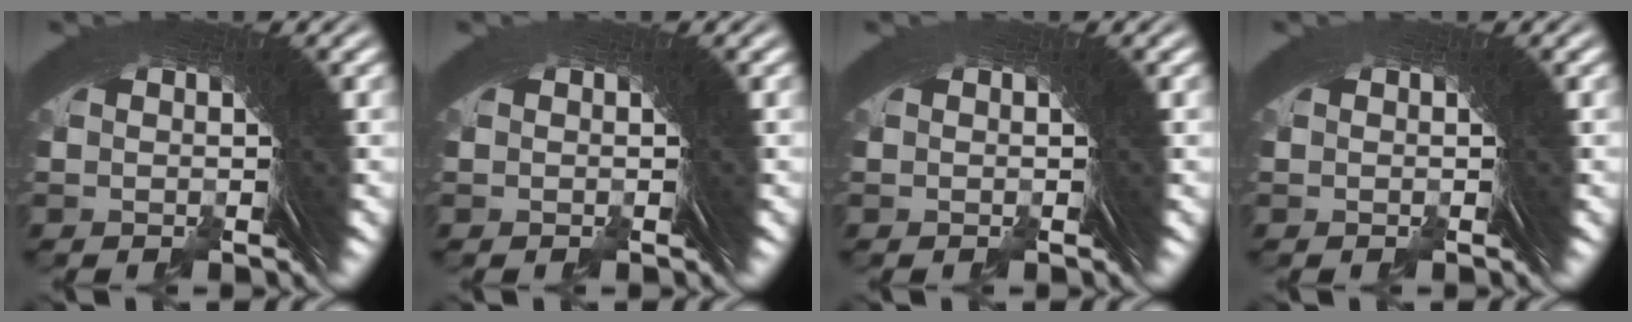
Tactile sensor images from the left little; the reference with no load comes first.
{"total": 0.0}
{"total": 0.0}
{"total": 0.0}